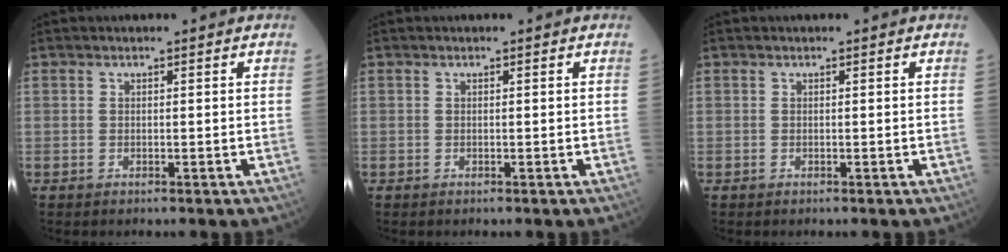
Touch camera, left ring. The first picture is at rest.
{"total": 0.0}
{"total": 0.0}